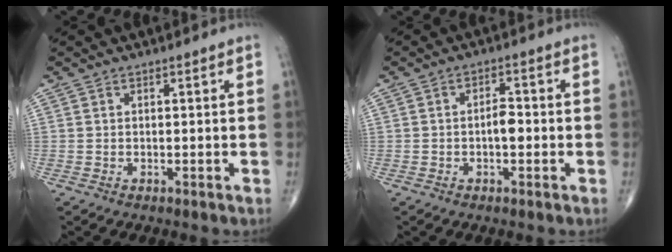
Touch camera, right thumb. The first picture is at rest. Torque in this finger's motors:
{"motor_torque": [-0.01, 0.17, 0.50, -0.11, 0.00]}